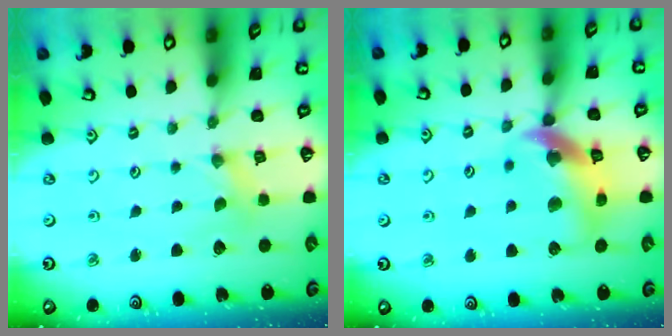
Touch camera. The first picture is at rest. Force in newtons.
{"total": 14.9, "press": 14.8, "slide": 1.9}